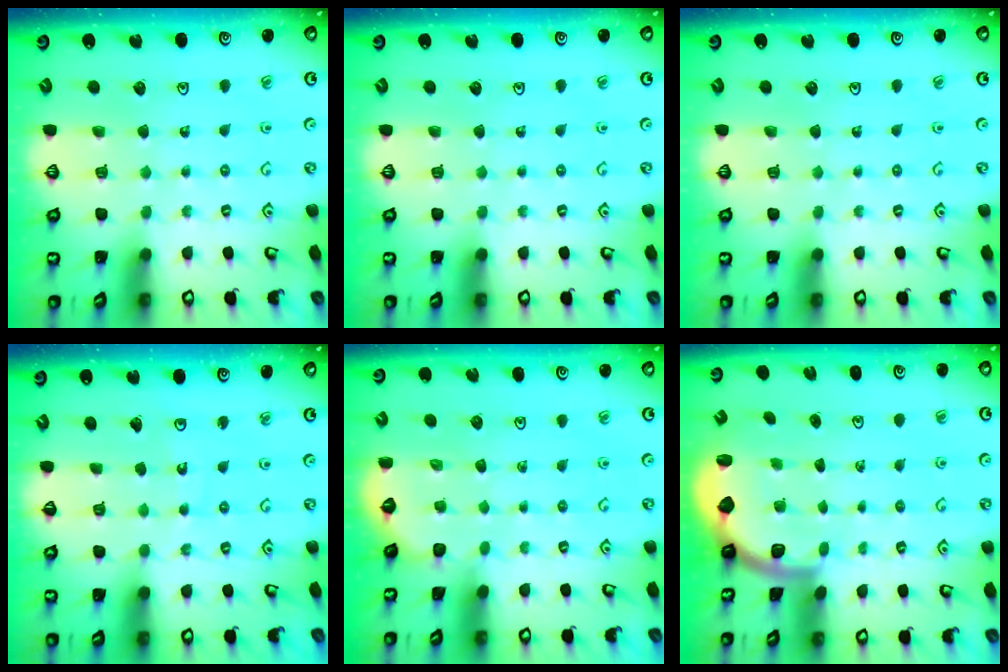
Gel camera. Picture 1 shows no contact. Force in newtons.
{"total": 0.0}
{"total": 0.0}
{"total": 3.7, "press": 3.7, "slide": 0.5}
{"total": 3.2, "press": 3.2, "slide": 0.2}
{"total": 2.0, "press": 2.0, "slide": 0.5}